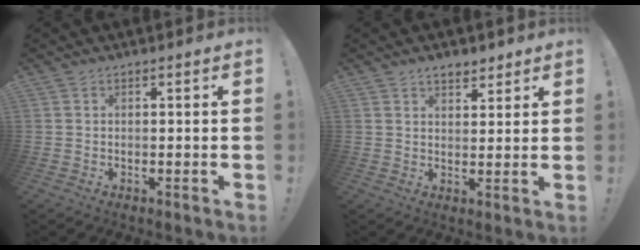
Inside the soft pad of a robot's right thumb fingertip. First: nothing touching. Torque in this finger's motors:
{"motor_torque": [0.00, 0.00, 0.06, -0.06, 0.00]}